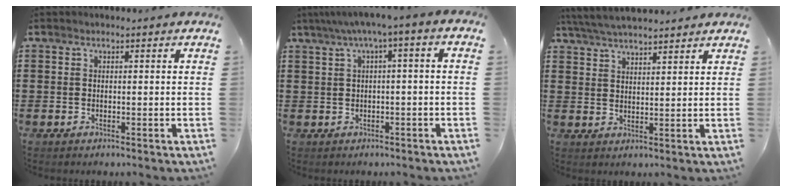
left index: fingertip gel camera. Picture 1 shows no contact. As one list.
[{"total": 3.1, "force": [-0.7, 0.2, 3.0], "torque": [-0.056, 0.001, -0.018]}, {"total": 4.5, "force": [4.3, 0.2, 1.3], "torque": [-0.039, -0.011, 0.079]}]